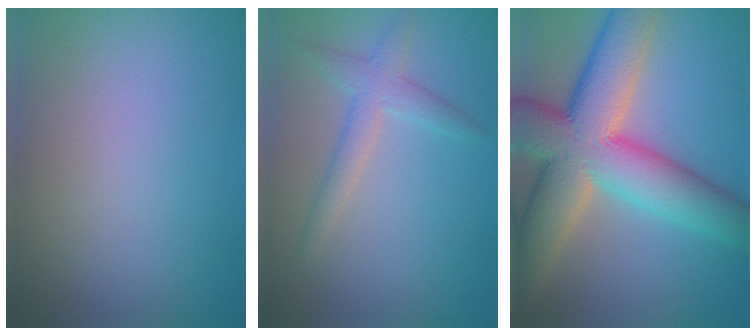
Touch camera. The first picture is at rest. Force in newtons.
{"total": 2.5, "press": 2.5, "slide": 0.1}
{"total": 13.7, "press": 13.7, "slide": 0.9}